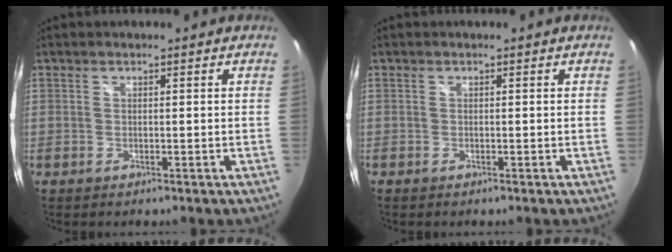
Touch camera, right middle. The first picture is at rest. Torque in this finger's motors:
{"motor_torque": [-0.48, -0.07, 0.03, -0.01]}